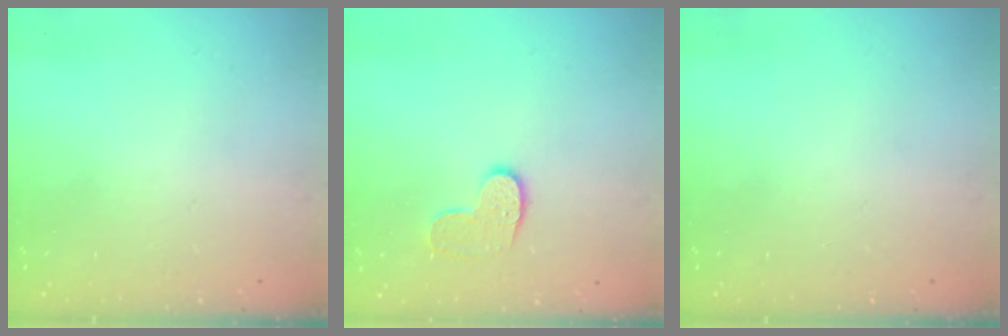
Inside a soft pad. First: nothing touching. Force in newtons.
{"total": 7.3, "press": 7.3, "slide": 0.2}
{"total": 0.0}